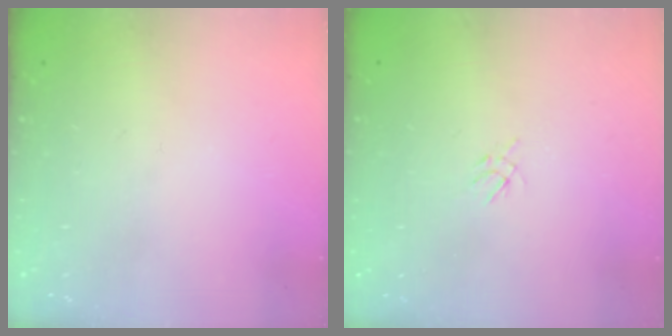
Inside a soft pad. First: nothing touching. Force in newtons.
{"total": 2.2, "press": 2.2, "slide": 0.5}